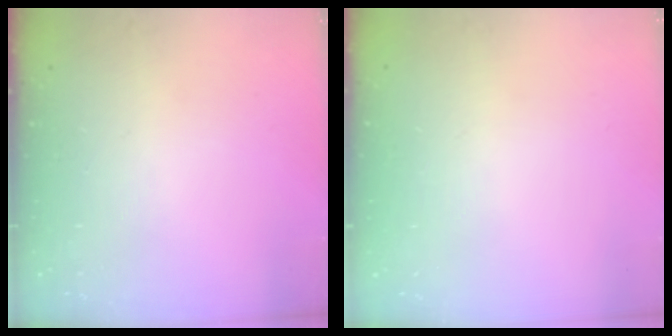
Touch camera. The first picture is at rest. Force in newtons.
{"total": 0.0}